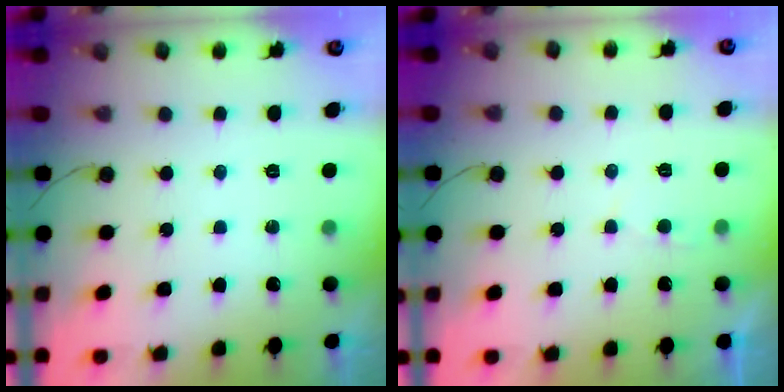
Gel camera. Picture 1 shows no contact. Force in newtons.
{"total": 2.5, "press": 2.5, "slide": 0.2}